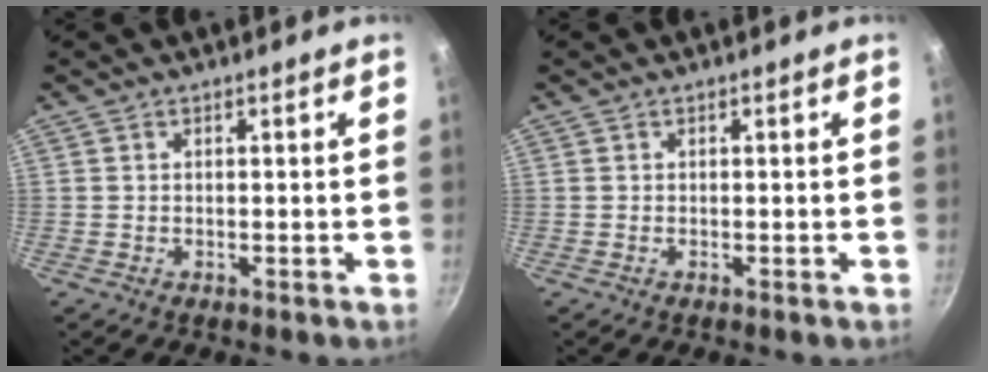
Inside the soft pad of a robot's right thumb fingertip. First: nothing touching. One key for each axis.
{"total": 0.0}